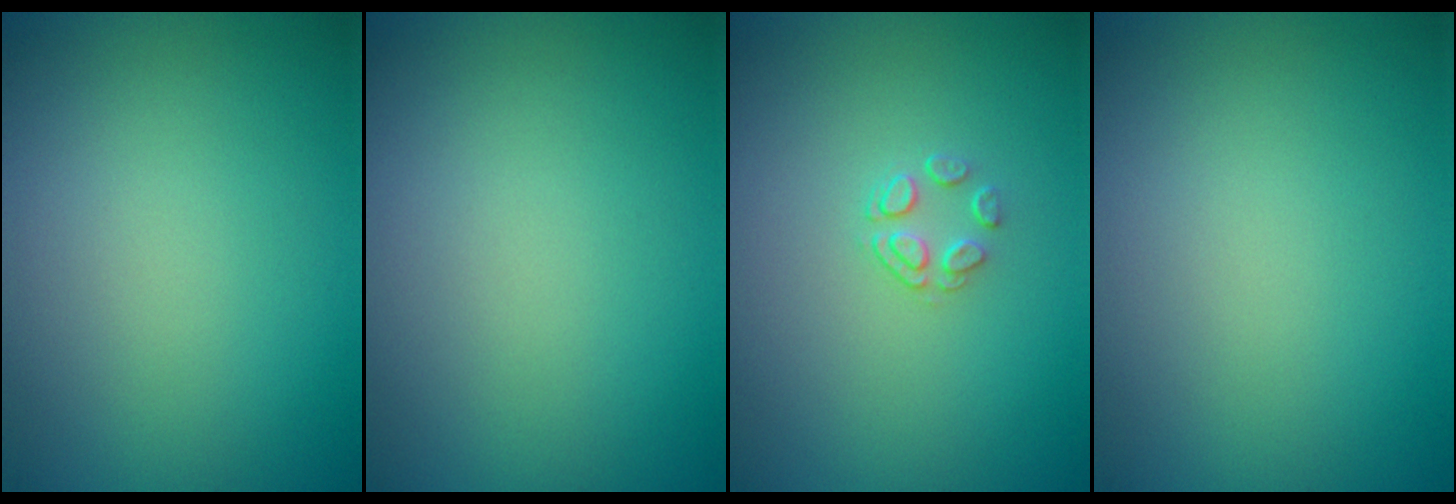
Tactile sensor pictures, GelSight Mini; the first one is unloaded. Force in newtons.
{"total": 0.0}
{"total": 1.5, "press": 0.8, "slide": 1.3}
{"total": 0.0}